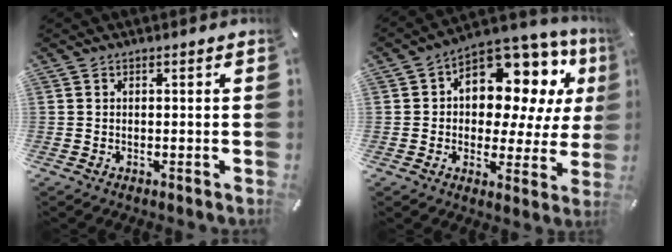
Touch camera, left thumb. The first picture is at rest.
{"total": 13.0, "force": [6.2, 8.6, 7.5], "torque": [-0.109, -0.059, 0.111]}